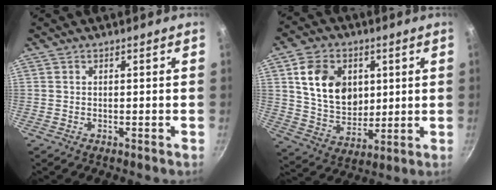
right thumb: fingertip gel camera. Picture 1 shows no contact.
{"total": 14.4, "force": [3.8, 10.9, 8.6], "torque": [-0.116, -0.015, 0.075]}